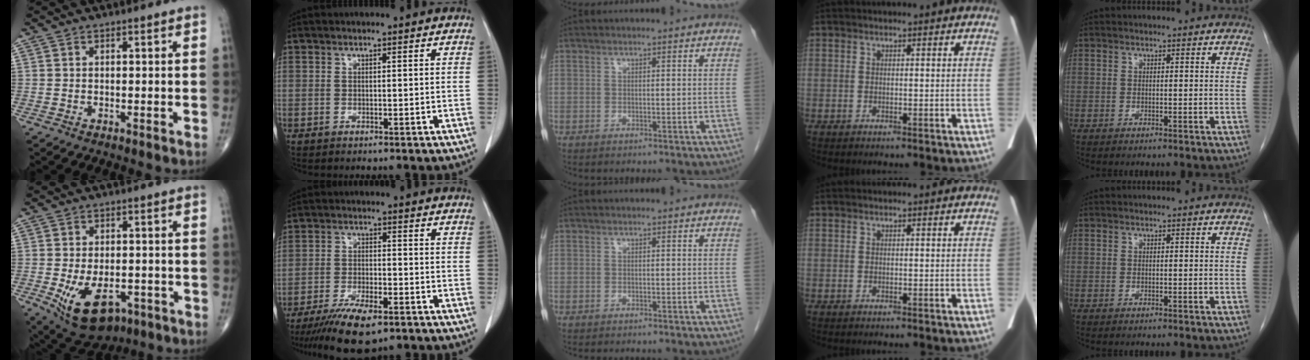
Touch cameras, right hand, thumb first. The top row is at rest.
{"thumb": {"total": 12.8, "force": [-5.4, 7.3, 9.0], "torque": [-0.141, 0.007, -0.069]}, "index": {"total": 9.8, "force": [-6.8, 2.7, 6.5], "torque": [-0.112, -0.017, -0.112]}}